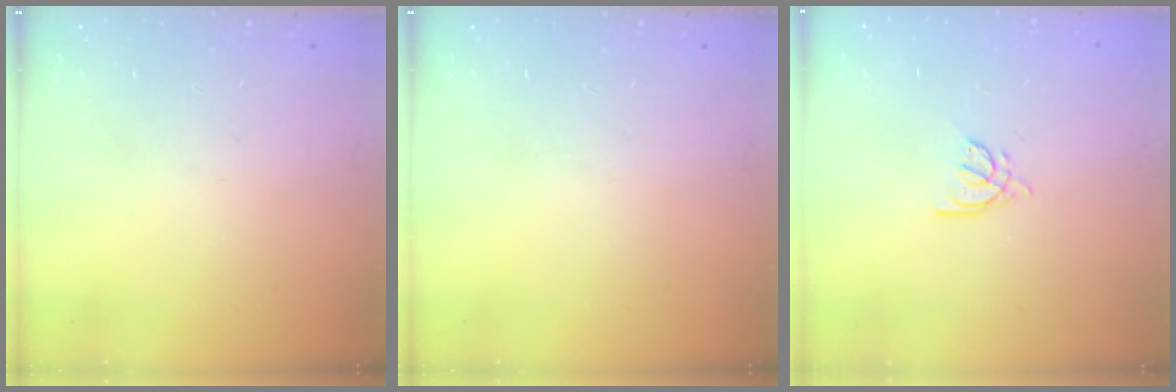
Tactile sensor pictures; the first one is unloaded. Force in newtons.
{"total": 0.0}
{"total": 3.9, "press": 3.9, "slide": 0.7}